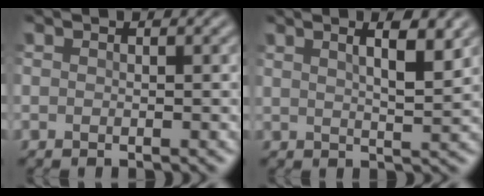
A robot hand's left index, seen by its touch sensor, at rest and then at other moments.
{"total": 4.5, "force": [2.3, 1.2, 3.7], "torque": [-0.043, 0.011, 0.023]}